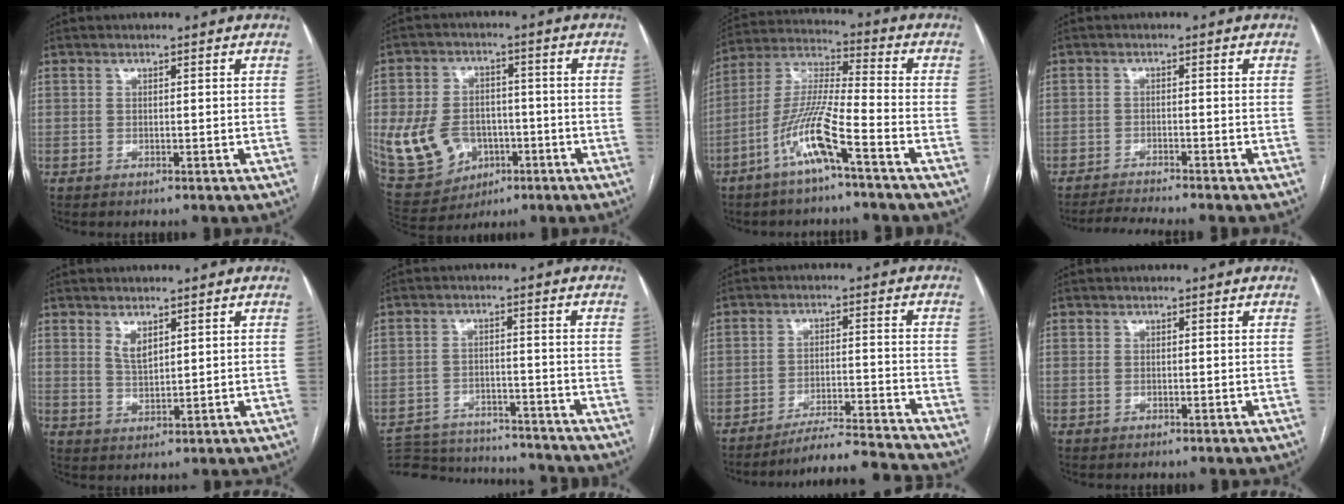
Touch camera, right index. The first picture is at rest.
{"total": 13.9, "force": [-3.2, 10.7, 8.3], "torque": [-0.192, 0.014, -0.030]}
{"total": 11.4, "force": [-5.9, 0.4, 9.7], "torque": [-0.204, 0.000, -0.121]}
{"total": 5.0, "force": [-4.6, -1.0, 1.6], "torque": [-0.026, -0.014, -0.075]}
{"total": 3.0, "force": [1.9, 1.1, 2.0], "torque": [-0.041, -0.006, 0.045]}
{"total": 18.3, "force": [-17.1, 3.9, 5.3], "torque": [-0.127, -0.009, -0.243]}
{"total": 11.0, "force": [-10.6, -2.3, 1.9], "torque": [-0.018, -0.002, -0.171]}
{"total": 0.8, "force": [0.2, 0.6, 0.4], "torque": [-0.007, 0.002, 0.004]}